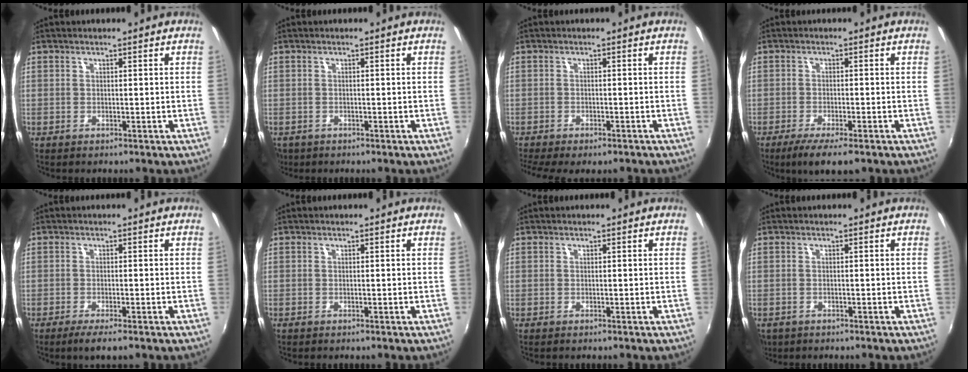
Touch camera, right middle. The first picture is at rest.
{"total": 3.5, "force": [-1.9, 2.5, 1.4], "torque": [-0.034, -0.011, -0.029]}
{"total": 7.2, "force": [-5.8, 1.9, 3.8], "torque": [-0.091, -0.033, -0.092]}
{"total": 6.5, "force": [-4.6, 1.3, 4.5], "torque": [-0.097, -0.024, -0.079]}
{"total": 3.1, "force": [-2.2, 0.3, 2.2], "torque": [-0.051, -0.013, -0.042]}
{"total": 0.0}
{"total": 0.0}
{"total": 3.8, "force": [-2.0, 2.7, 1.7], "torque": [-0.038, -0.012, -0.029]}